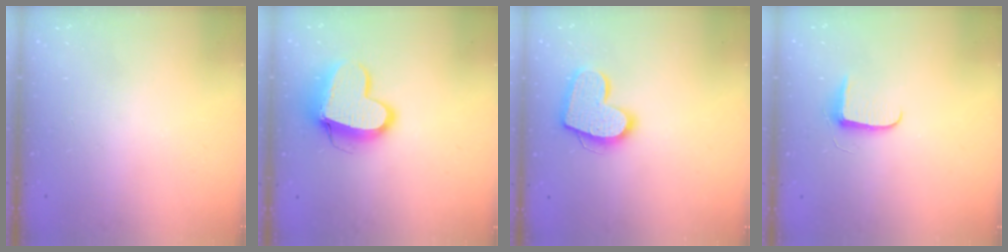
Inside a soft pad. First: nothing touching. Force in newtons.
{"total": 13.3, "press": 13.2, "slide": 1.3}
{"total": 14.9, "press": 14.9, "slide": 1.0}
{"total": 6.2, "press": 6.2, "slide": 0.8}